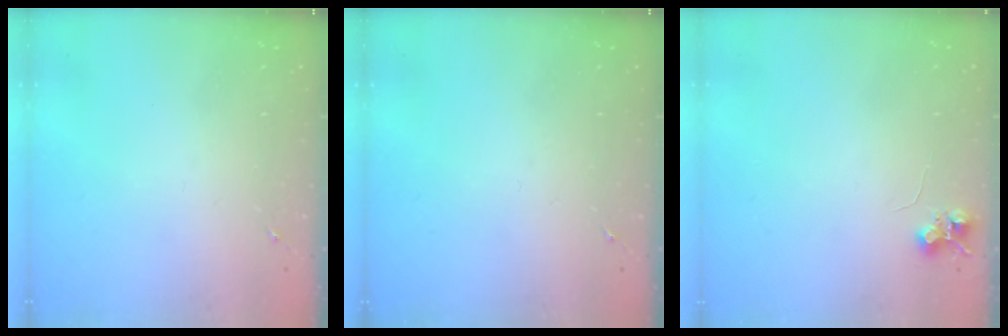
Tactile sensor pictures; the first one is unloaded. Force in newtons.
{"total": 0.0}
{"total": 6.5, "press": 6.4, "slide": 0.9}